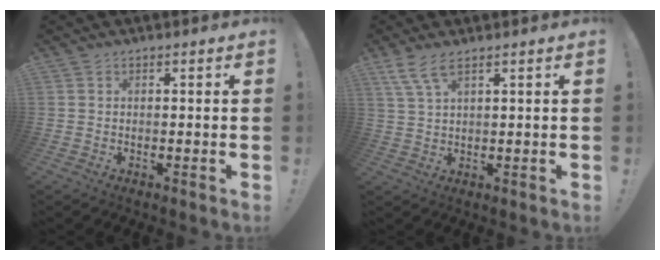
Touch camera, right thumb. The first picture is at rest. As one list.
[{"total": 6.2, "force": [3.9, 1.4, 4.6], "torque": [-0.097, -0.010, 0.074]}]